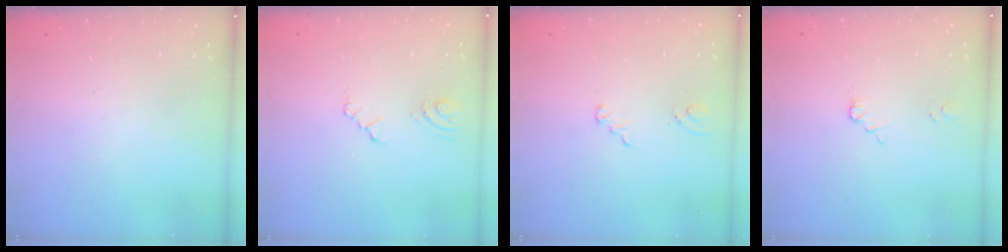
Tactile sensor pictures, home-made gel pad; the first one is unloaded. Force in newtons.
{"total": 3.4, "press": 3.3, "slide": 0.6}
{"total": 3.7, "press": 3.7, "slide": 0.5}
{"total": 1.7, "press": 1.7, "slide": 0.3}